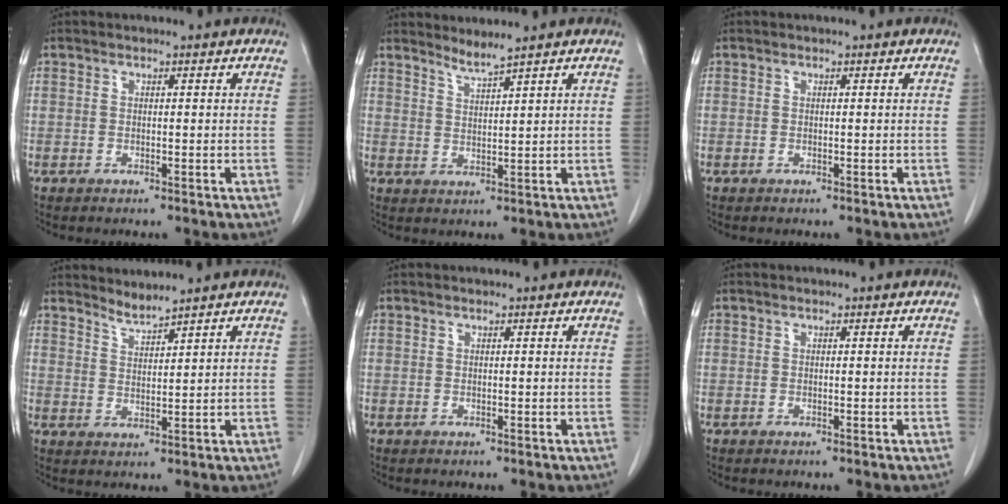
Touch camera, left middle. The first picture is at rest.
{"total": 2.5, "force": [2.2, -1.0, 0.5], "torque": [-0.014, -0.013, 0.047]}
{"total": 0.0}
{"total": 2.6, "force": [2.5, -0.7, 0.0], "torque": [-0.004, -0.010, 0.052]}
{"total": 0.0}
{"total": 0.0}